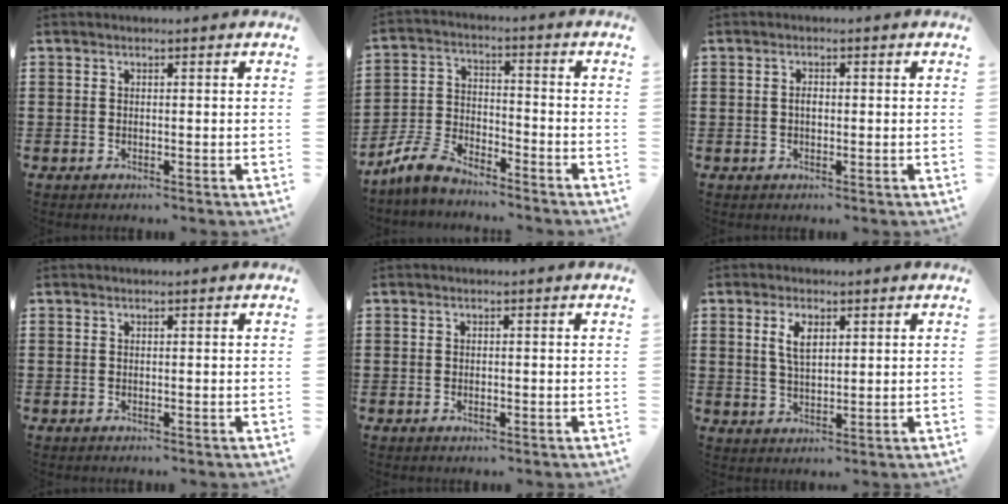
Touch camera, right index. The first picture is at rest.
{"total": 7.0, "force": [-6.5, 1.5, 2.2], "torque": [-0.060, 0.007, -0.130]}
{"total": 1.5, "force": [0.0, 0.7, 1.3], "torque": [-0.027, 0.003, -0.002]}
{"total": 0.0}
{"total": 0.8, "force": [-0.2, 0.2, 0.7], "torque": [-0.015, -0.004, -0.002]}
{"total": 4.1, "force": [1.6, 1.9, 3.3], "torque": [-0.071, 0.009, 0.027]}